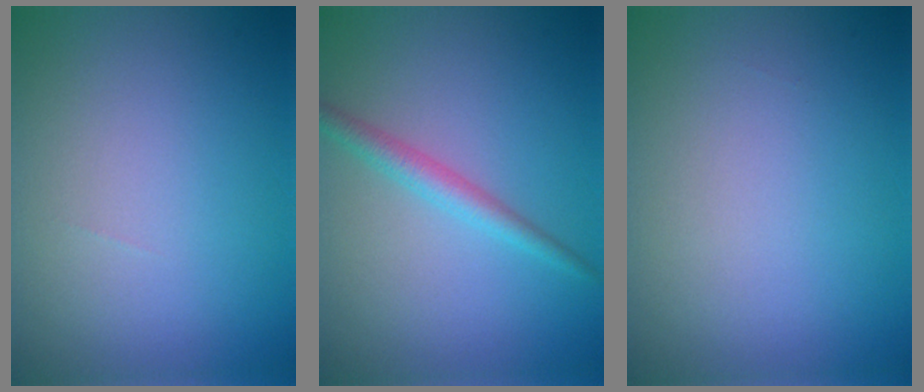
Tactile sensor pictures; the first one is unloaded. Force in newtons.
{"total": 2.2, "press": 2.2, "slide": 0.0}
{"total": 0.0}